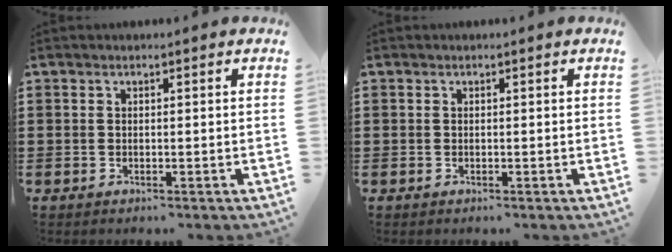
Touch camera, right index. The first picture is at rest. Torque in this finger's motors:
{"motor_torque": [-0.06, 0.46, 0.00, 0.01]}